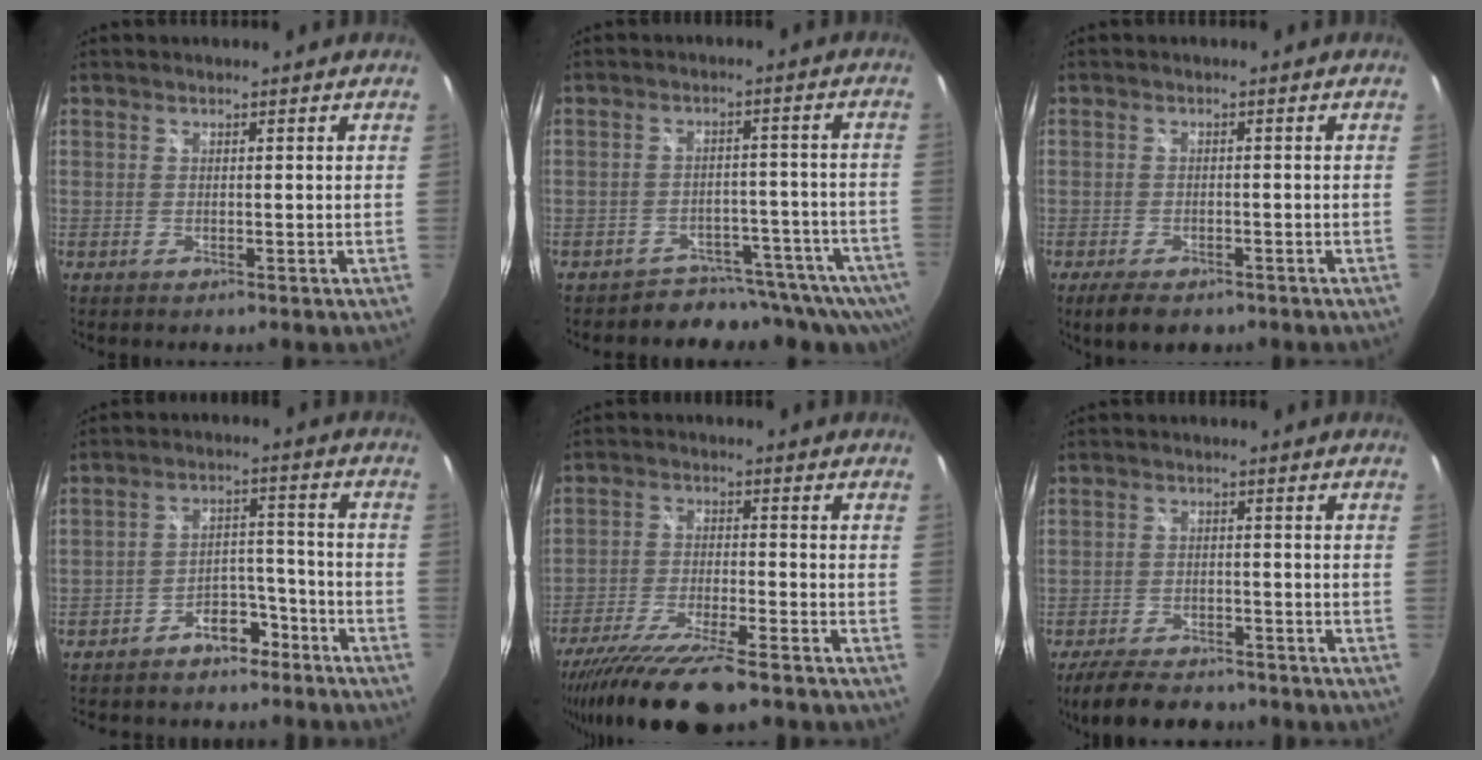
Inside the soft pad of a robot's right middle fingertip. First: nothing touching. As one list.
[{"total": 7.9, "force": [-7.2, 2.9, 1.4], "torque": [-0.014, 0.013, -0.105]}, {"total": 5.1, "force": [-3.7, 2.4, 2.7], "torque": [-0.063, -0.012, -0.056]}, {"total": 12.3, "force": [-9.7, 6.4, 4.1], "torque": [-0.091, 0.045, -0.127]}, {"total": 16.0, "force": [-13.1, 1.9, 8.9], "torque": [-0.183, -0.041, -0.226]}, {"total": 10.4, "force": [-8.6, 4.0, 4.4], "torque": [-0.107, -0.009, -0.134]}]